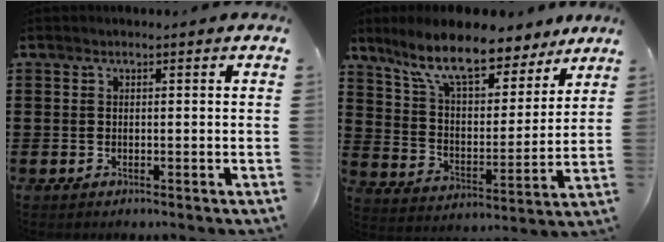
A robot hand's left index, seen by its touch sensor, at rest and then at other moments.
{"total": 11.1, "force": [9.0, 2.5, 5.9], "torque": [-0.141, -0.041, 0.157]}